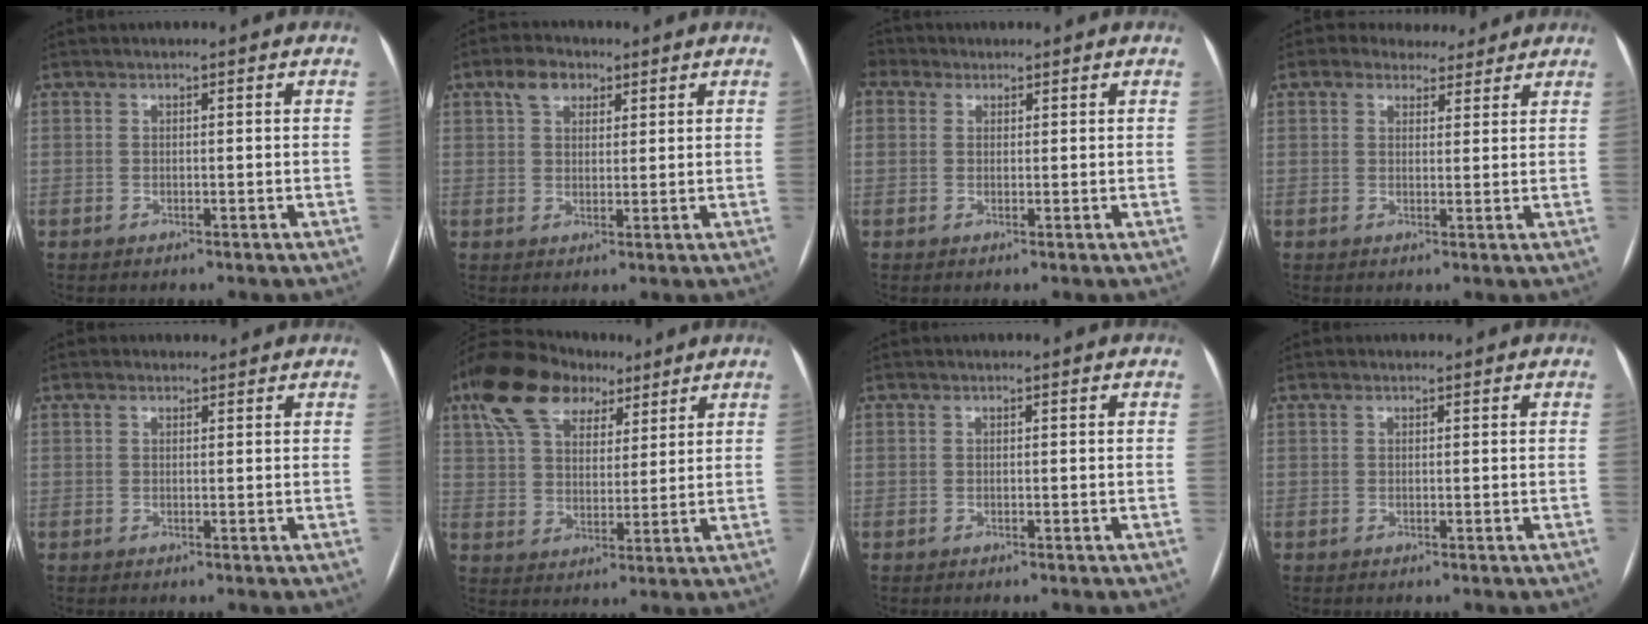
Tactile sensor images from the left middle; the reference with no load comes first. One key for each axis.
{"total": 4.5, "fx": 2.6, "fy": 2.8, "fz": 2.3, "tx": -0.048, "ty": 0.019, "tz": 0.048}
{"total": 3.3, "fx": 1.7, "fy": 2.7, "fz": 1.1, "tx": -0.042, "ty": 0.020, "tz": 0.038}
{"total": 5.5, "fx": 4.6, "fy": 2.9, "fz": 0.8, "tx": -0.008, "ty": 0.014, "tz": 0.058}
{"total": 1.8, "fx": 1.4, "fy": 1.0, "fz": 0.5, "tx": -0.015, "ty": 0.022, "tz": 0.021}
{"total": 13.4, "fx": 8.5, "fy": 7.3, "fz": 7.4, "tx": -0.149, "ty": 0.046, "tz": 0.155}
{"total": 0.0}
{"total": 0.6, "fx": 0.4, "fy": 0.3, "fz": 0.2, "tx": -0.014, "ty": 0.010, "tz": 0.008}